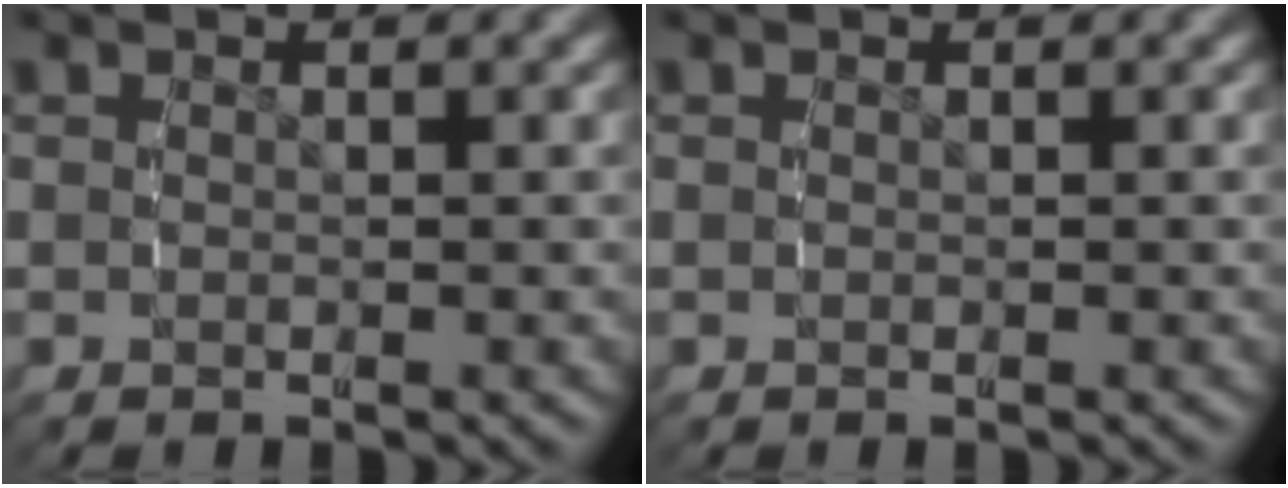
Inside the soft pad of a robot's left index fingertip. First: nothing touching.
{"total": 0.0}